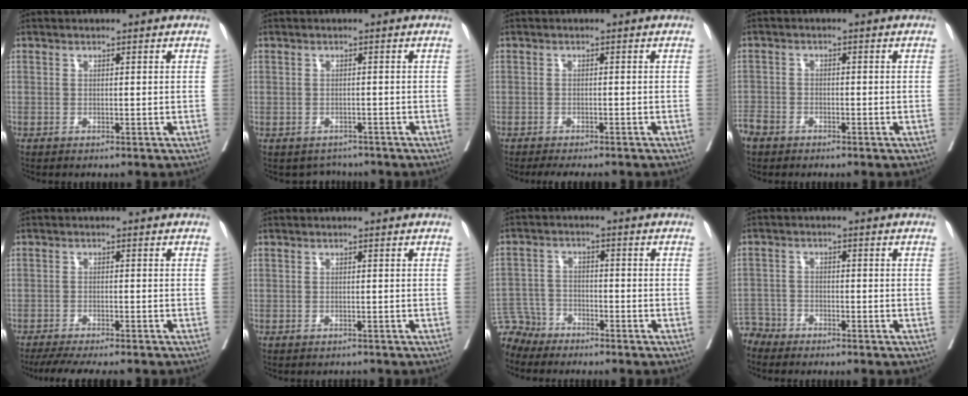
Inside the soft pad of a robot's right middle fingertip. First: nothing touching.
{"total": 3.0, "force": [-2.2, 2.1, -0.2], "torque": [0.003, 0.009, -0.032]}
{"total": 6.0, "force": [-5.2, 1.7, 2.4], "torque": [-0.023, -0.008, -0.071]}
{"total": 3.7, "force": [-3.0, 2.1, 0.9], "torque": [-0.019, 0.002, -0.058]}
{"total": 10.4, "force": [-9.1, 1.5, 4.9], "torque": [-0.063, -0.013, -0.128]}
{"total": 0.9, "force": [-0.8, 0.5, 0.0], "torque": [-0.004, 0.001, -0.012]}
{"total": 5.5, "force": [-4.9, 2.3, -0.9], "torque": [0.019, 0.002, -0.098]}
{"total": 4.1, "force": [-3.9, 1.3, -0.6], "torque": [0.016, -0.006, -0.078]}